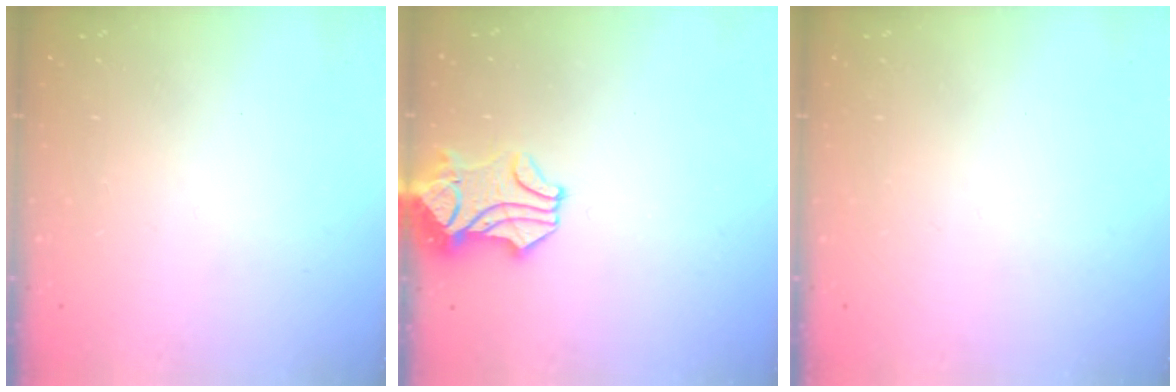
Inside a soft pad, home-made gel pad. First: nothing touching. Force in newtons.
{"total": 1.0, "press": 0.5, "slide": 0.9}
{"total": 0.0}